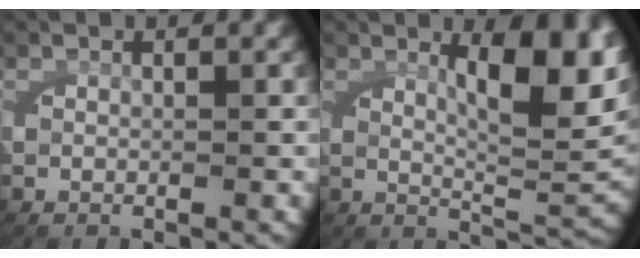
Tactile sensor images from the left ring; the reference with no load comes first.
{"total": 8.4, "force": [3.0, 2.4, 7.5], "torque": [-0.098, 0.001, 0.046]}